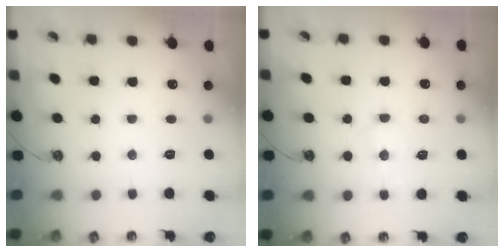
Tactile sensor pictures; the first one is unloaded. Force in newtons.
{"total": 4.4, "press": 4.3, "slide": 1.0}